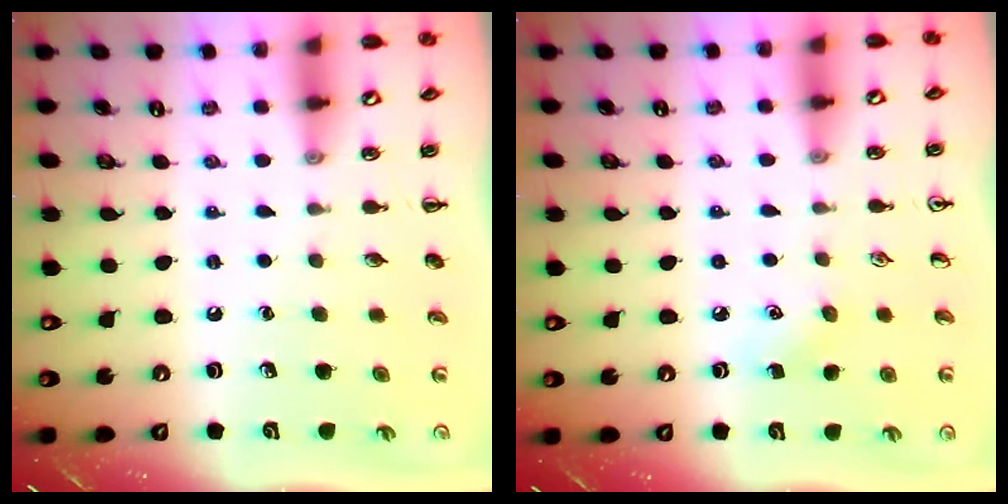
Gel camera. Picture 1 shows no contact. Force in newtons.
{"total": 4.4, "press": 4.2, "slide": 1.2}